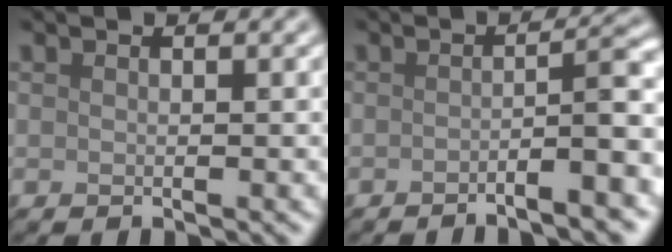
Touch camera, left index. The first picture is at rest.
{"total": 5.8, "force": [-2.4, 0.7, 5.3], "torque": [-0.052, 0.019, -0.050]}